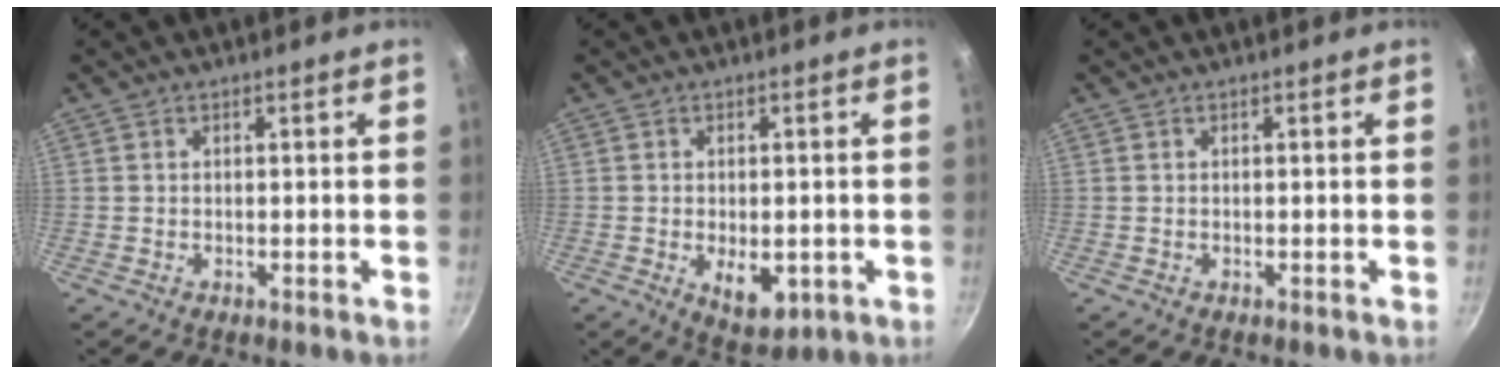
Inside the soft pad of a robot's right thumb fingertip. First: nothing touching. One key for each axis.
{"total": 7.3, "fx": -1.7, "fy": 4.1, "fz": 5.8, "tx": -0.066, "ty": -0.009, "tz": -0.011}
{"total": 0.0}